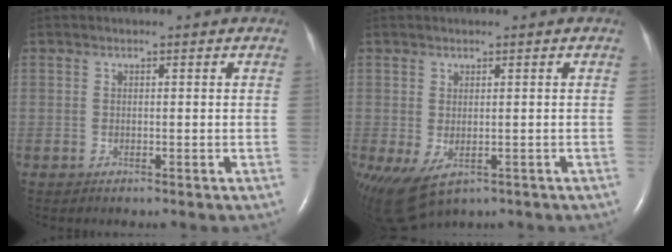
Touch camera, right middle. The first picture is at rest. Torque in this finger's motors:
{"motor_torque": [0.14, -0.19, 0.51, 0.21]}